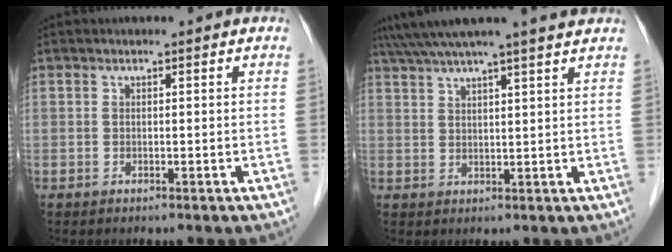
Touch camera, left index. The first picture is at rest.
{"total": 12.3, "force": [10.7, -0.4, 5.9], "torque": [-0.105, 0.034, 0.146]}